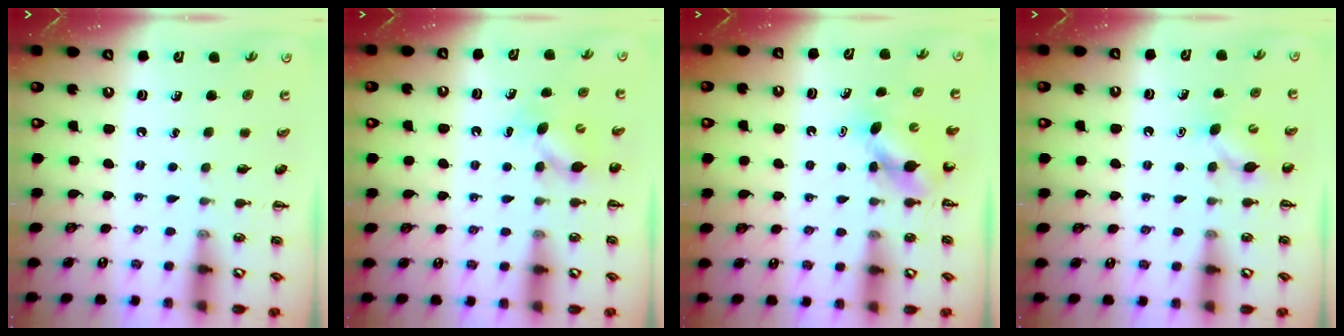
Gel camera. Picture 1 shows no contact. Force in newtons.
{"total": 5.6, "press": 5.6, "slide": 1.0}
{"total": 4.5, "press": 4.4, "slide": 0.5}
{"total": 4.9, "press": 4.7, "slide": 1.3}